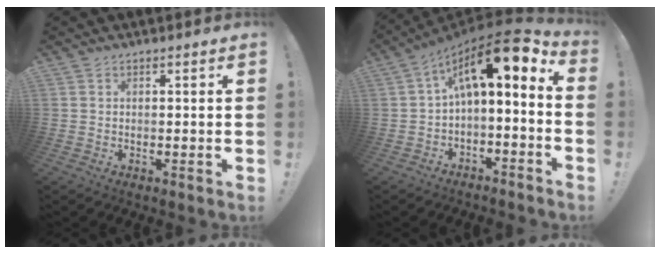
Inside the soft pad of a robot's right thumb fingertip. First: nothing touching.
{"total": 13.0, "force": [4.8, 3.7, 11.5], "torque": [-0.178, -0.043, 0.077]}